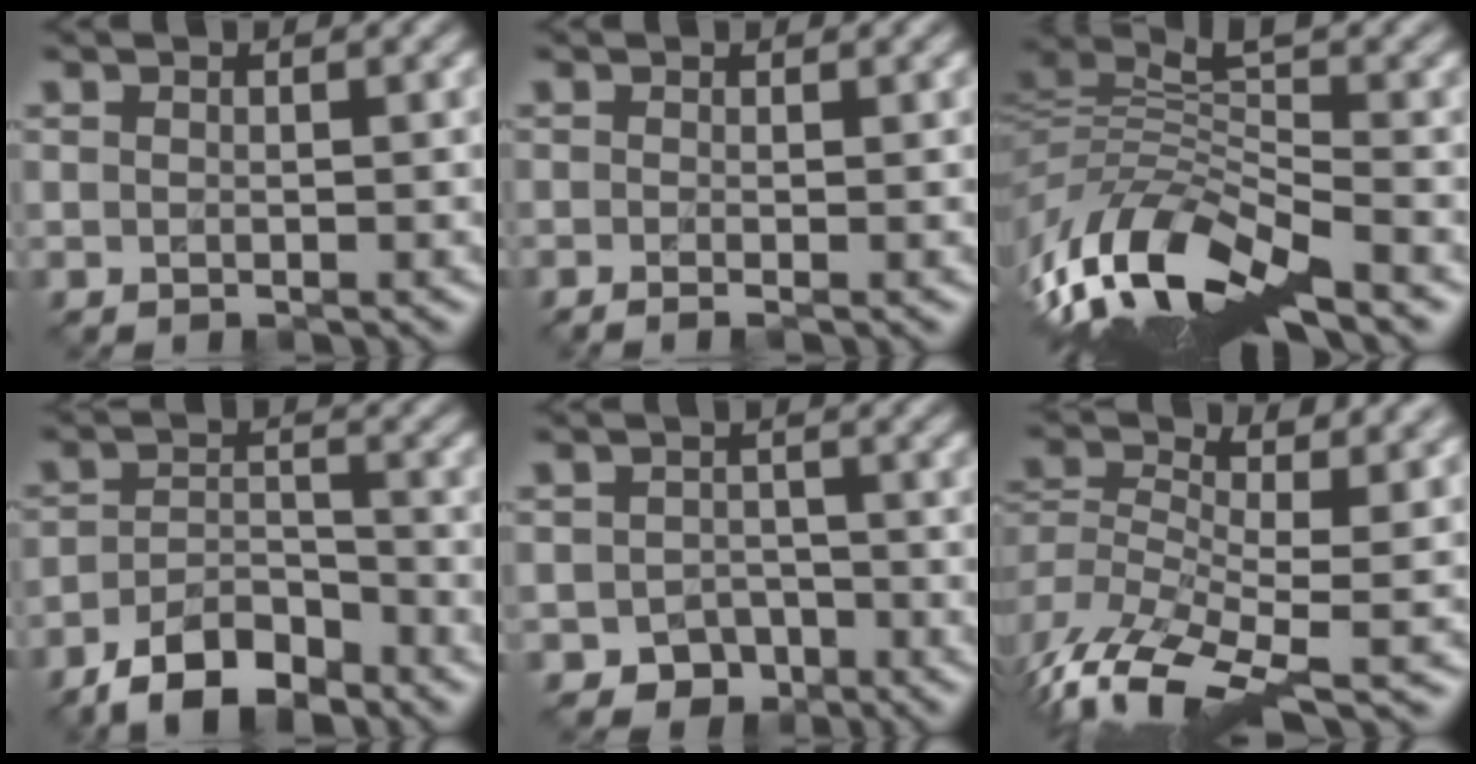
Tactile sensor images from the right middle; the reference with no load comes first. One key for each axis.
{"total": 1.5, "fx": -0.3, "fy": 0.6, "fz": 1.3, "tx": -0.015, "ty": -0.005, "tz": -0.015}
{"total": 11.0, "fx": -5.9, "fy": 3.5, "fz": 8.6, "tx": -0.173, "ty": 0.006, "tz": -0.113}
{"total": 6.0, "fx": -4.6, "fy": 2.4, "fz": 3.0, "tx": -0.055, "ty": 0.000, "tz": -0.087}
{"total": 2.7, "fx": -1.7, "fy": 2.1, "fz": 0.4, "tx": 0.001, "ty": 0.005, "tz": -0.030}
{"total": 11.5, "fx": -3.6, "fy": 5.1, "fz": 9.7, "tx": -0.229, "ty": 0.007, "tz": -0.058}